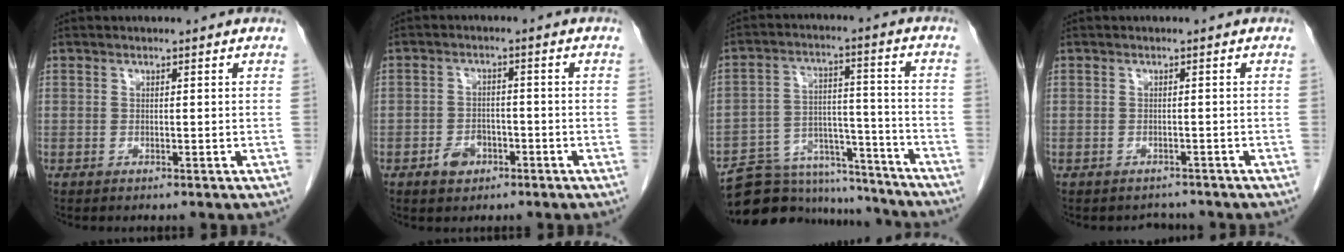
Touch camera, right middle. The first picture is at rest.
{"total": 3.6, "force": [-2.0, 2.5, 1.7], "torque": [-0.026, 0.005, -0.028]}
{"total": 15.3, "force": [-14.4, 4.7, 2.1], "torque": [-0.028, 0.050, -0.214]}
{"total": 2.1, "force": [-1.8, 0.9, -0.4], "torque": [-0.001, -0.001, -0.028]}